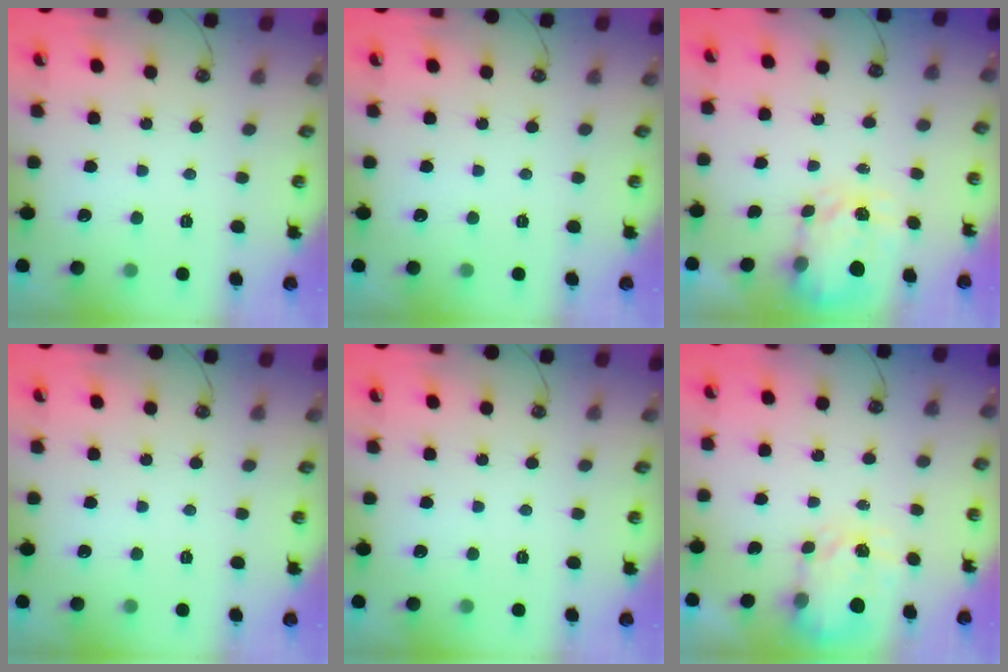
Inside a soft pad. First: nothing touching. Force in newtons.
{"total": 0.0}
{"total": 3.6, "press": 3.5, "slide": 0.5}
{"total": 0.0}
{"total": 0.0}
{"total": 3.8, "press": 3.8, "slide": 0.5}